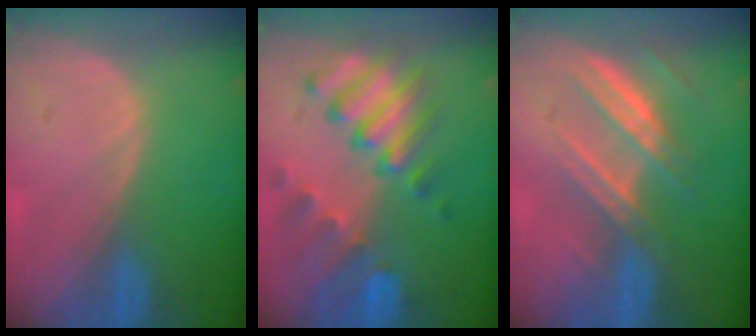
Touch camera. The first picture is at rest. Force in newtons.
{"total": 10.4, "press": 8.9, "slide": 5.3}
{"total": 7.7, "press": 6.9, "slide": 3.5}